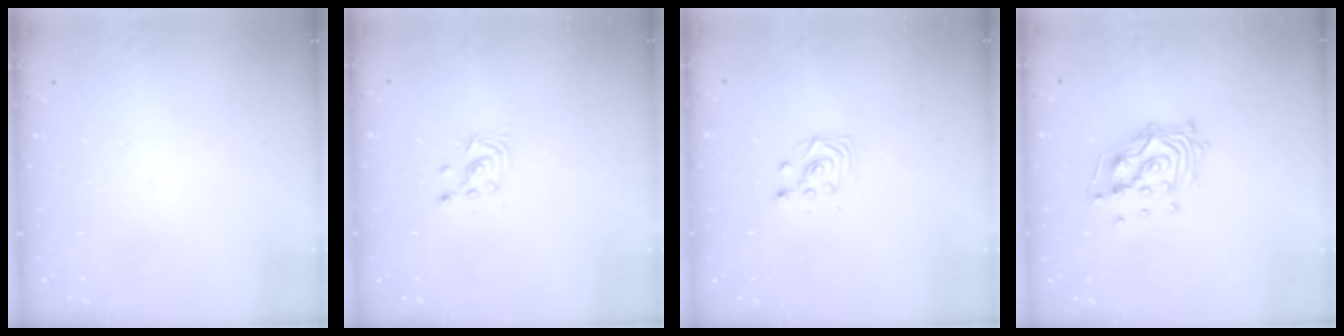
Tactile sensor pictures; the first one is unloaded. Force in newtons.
{"total": 3.0, "press": 2.9, "slide": 0.5}
{"total": 2.9, "press": 2.9, "slide": 0.1}
{"total": 12.3, "press": 12.2, "slide": 1.7}